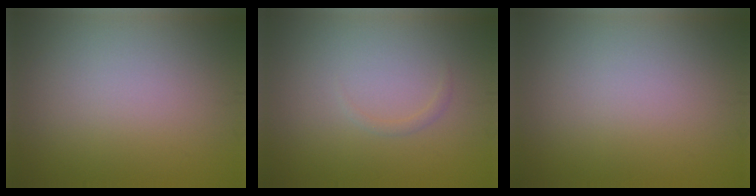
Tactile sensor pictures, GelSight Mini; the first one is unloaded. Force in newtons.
{"total": 0.7, "press": 0.7, "slide": 0.1}
{"total": 0.0}